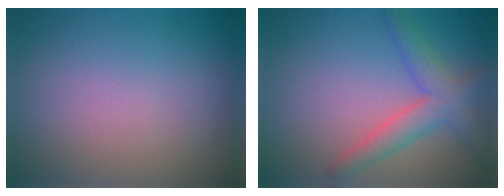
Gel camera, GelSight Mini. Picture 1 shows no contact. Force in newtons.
{"total": 3.7, "press": 3.7, "slide": 0.3}